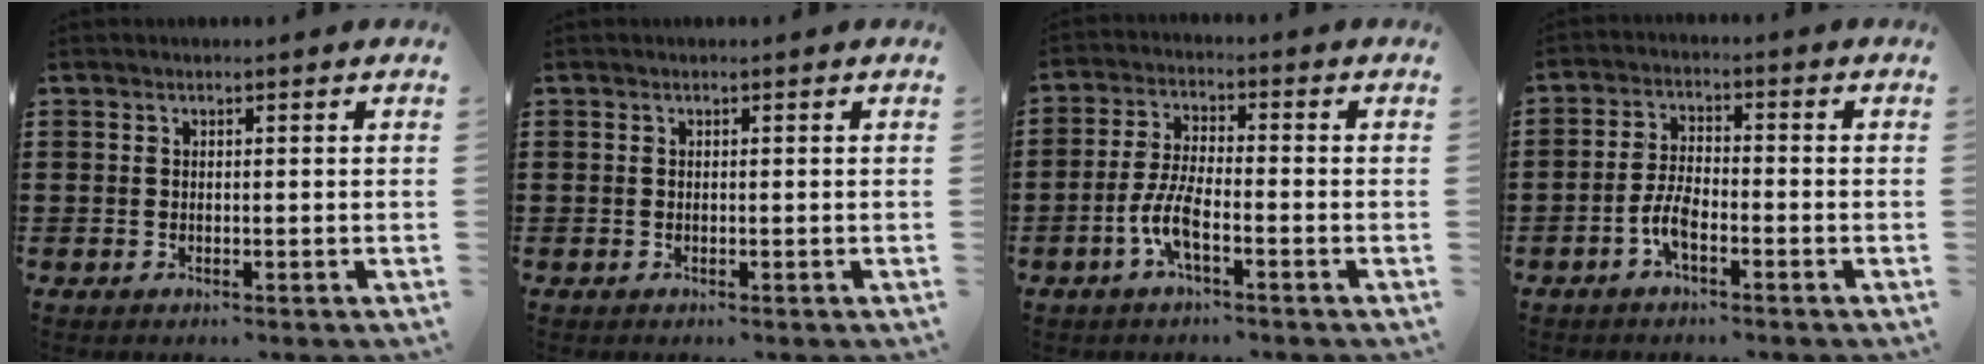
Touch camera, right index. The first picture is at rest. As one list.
[{"total": 0.0}, {"total": 6.3, "force": [-2.8, 1.5, 5.5], "torque": [-0.132, -0.015, -0.058]}, {"total": 4.8, "force": [-2.4, 1.6, 3.8], "torque": [-0.100, -0.005, -0.054]}]